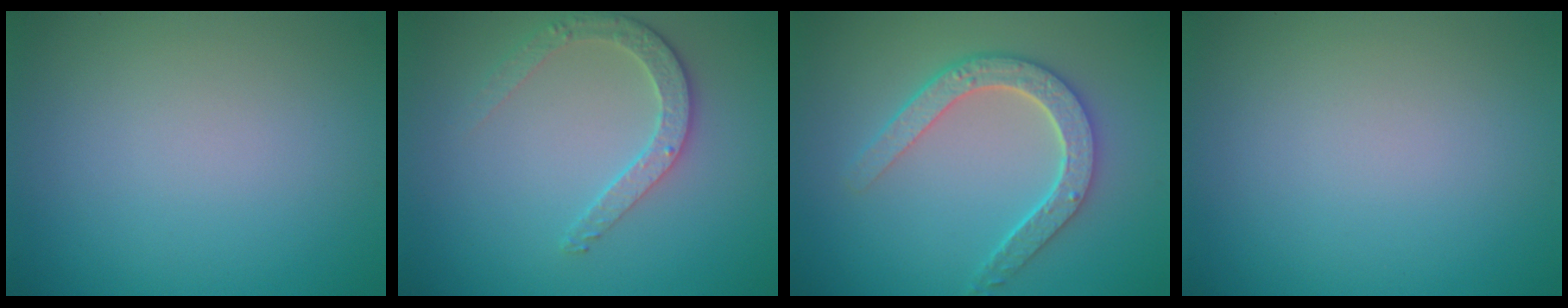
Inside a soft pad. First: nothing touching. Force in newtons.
{"total": 2.8, "press": 2.5, "slide": 1.2}
{"total": 4.6, "press": 3.7, "slide": 2.7}
{"total": 0.0}